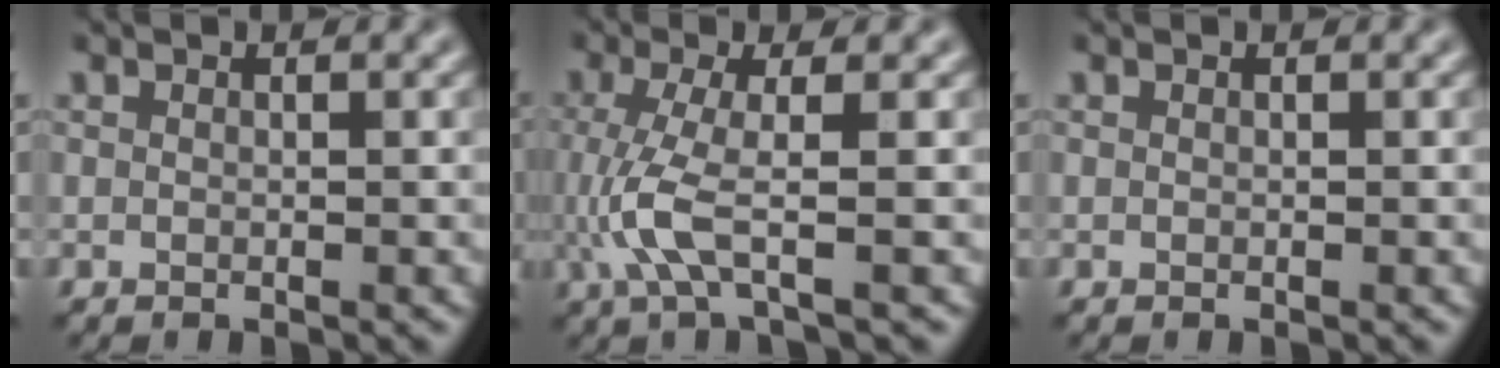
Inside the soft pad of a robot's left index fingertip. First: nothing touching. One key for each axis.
{"total": 4.0, "fx": -0.9, "fy": 0.8, "fz": 3.8, "tx": -0.098, "ty": -0.006, "tz": -0.019}
{"total": 0.0}